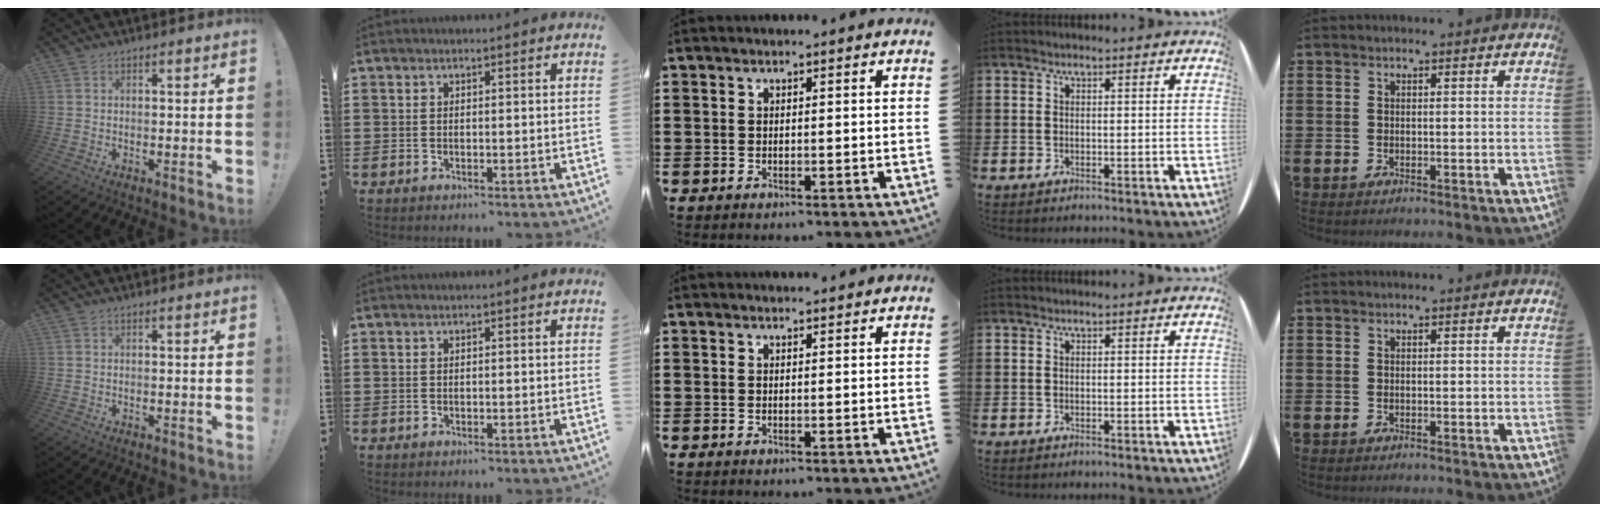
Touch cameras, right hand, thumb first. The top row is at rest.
{"middle": {"total": 0.8, "force": [0.8, 0.0, 0.1], "torque": [0.003, -0.004, 0.014]}}